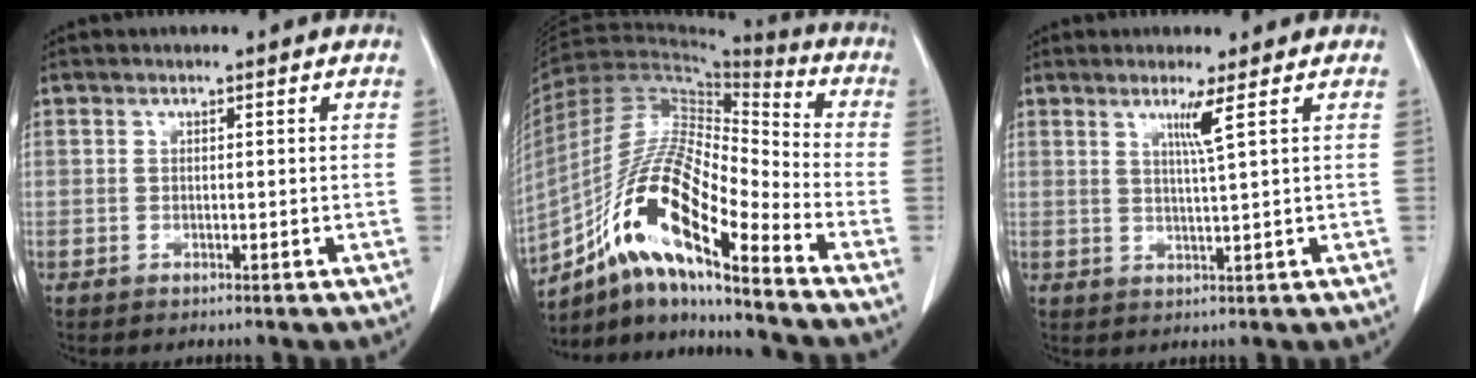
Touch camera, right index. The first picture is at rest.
{"total": 17.2, "force": [-10.3, 2.7, 13.5], "torque": [-0.253, 0.010, -0.180]}
{"total": 3.0, "force": [1.5, -1.1, 2.4], "torque": [-0.046, -0.011, 0.032]}